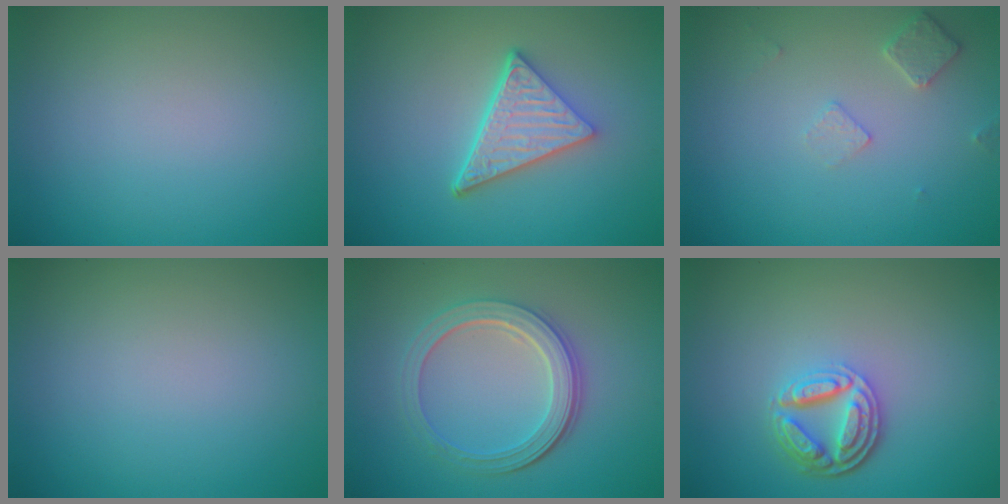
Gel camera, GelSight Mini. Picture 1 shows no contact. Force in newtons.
{"total": 5.1, "press": 3.8, "slide": 3.5}
{"total": 1.8, "press": 1.8, "slide": 0.3}
{"total": 0.0}
{"total": 4.7, "press": 3.6, "slide": 2.9}
{"total": 4.4, "press": 3.4, "slide": 2.8}